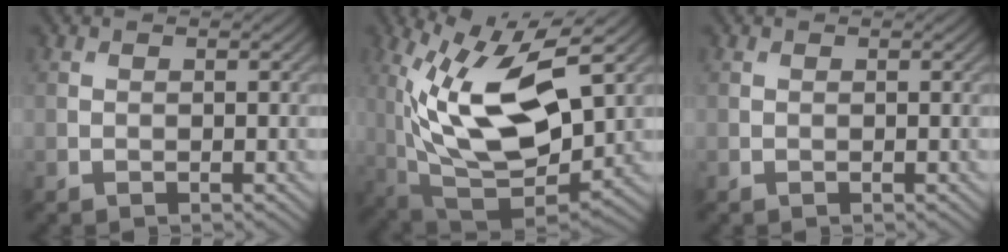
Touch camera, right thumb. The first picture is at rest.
{"total": 16.7, "force": [2.8, 7.1, 14.8], "torque": [-0.287, -0.006, 0.052]}
{"total": 0.0}